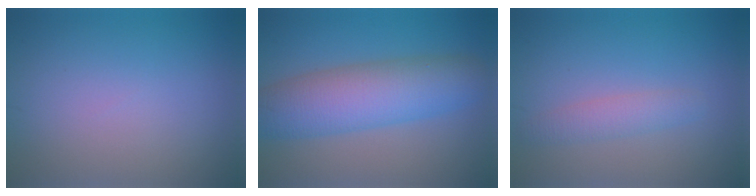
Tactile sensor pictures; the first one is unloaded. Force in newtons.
{"total": 8.0, "press": 8.0, "slide": 0.4}
{"total": 2.1, "press": 2.1, "slide": 0.1}